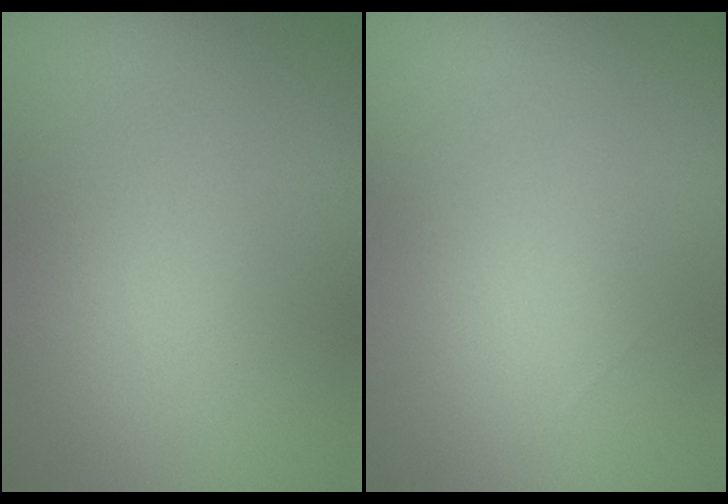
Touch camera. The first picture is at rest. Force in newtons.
{"total": 0.0}